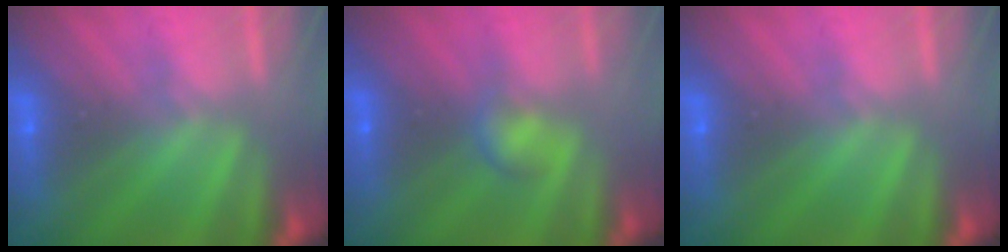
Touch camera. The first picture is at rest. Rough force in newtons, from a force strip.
{"total": 2.2}
{"total": 0.0}